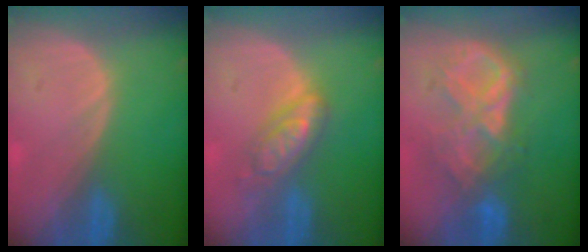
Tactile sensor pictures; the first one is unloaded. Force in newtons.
{"total": 5.5, "press": 5.5, "slide": 0.2}
{"total": 9.2, "press": 7.9, "slide": 4.7}